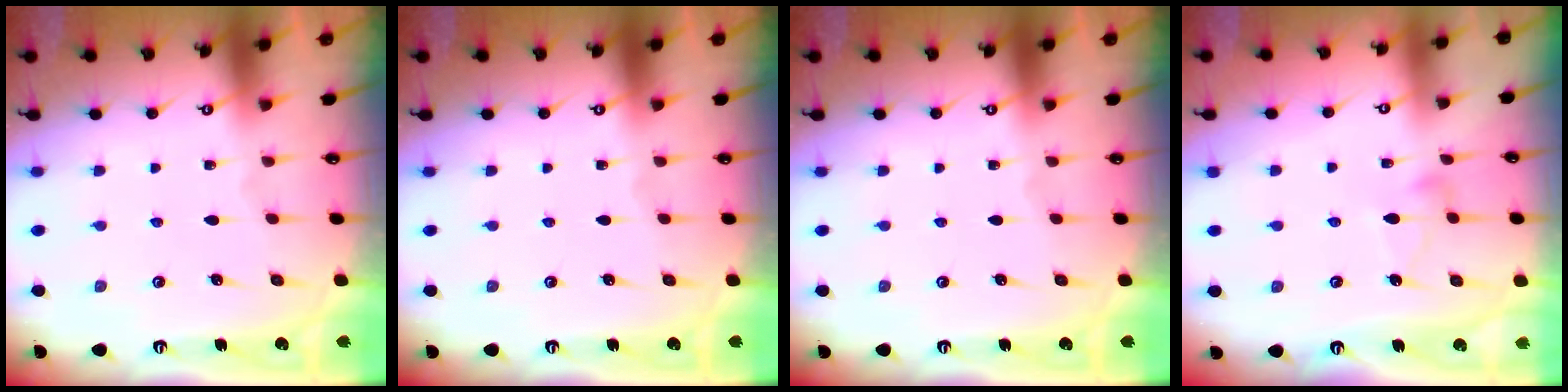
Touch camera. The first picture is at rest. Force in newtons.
{"total": 0.0}
{"total": 0.0}
{"total": 3.9, "press": 3.9, "slide": 0.2}